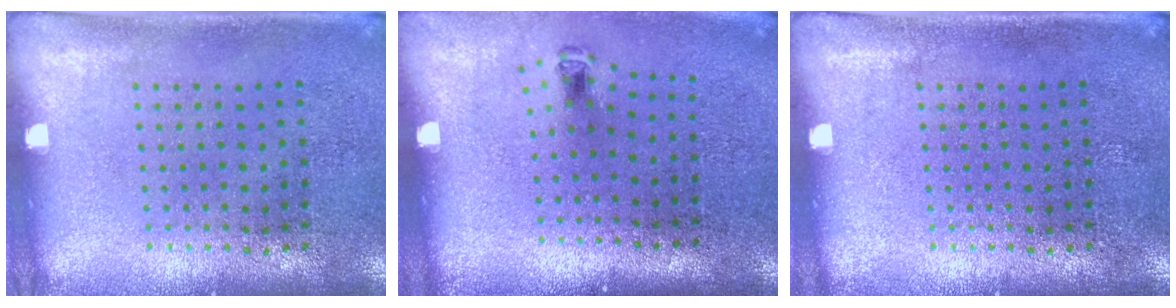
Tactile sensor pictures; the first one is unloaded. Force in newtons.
{"total": 0.8, "press": 0.4, "slide": 0.7}
{"total": 0.0}